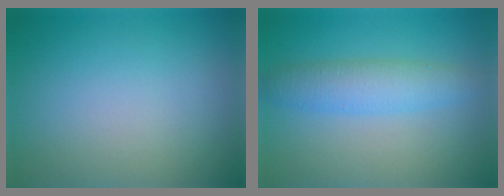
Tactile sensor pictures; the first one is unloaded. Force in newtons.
{"total": 3.5, "press": 3.5, "slide": 0.0}